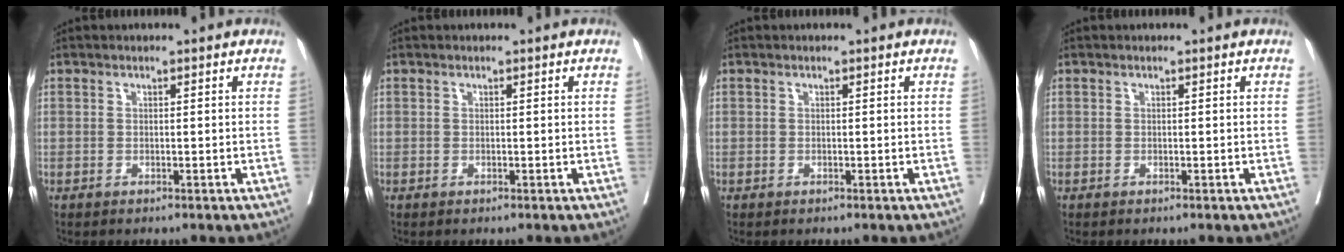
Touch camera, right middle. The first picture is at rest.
{"total": 0.0}
{"total": 0.0}
{"total": 0.0}